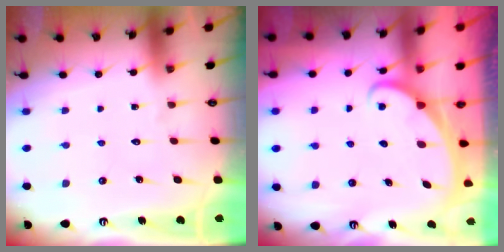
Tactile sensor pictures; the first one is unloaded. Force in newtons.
{"total": 1.7, "press": 1.7, "slide": 0.1}